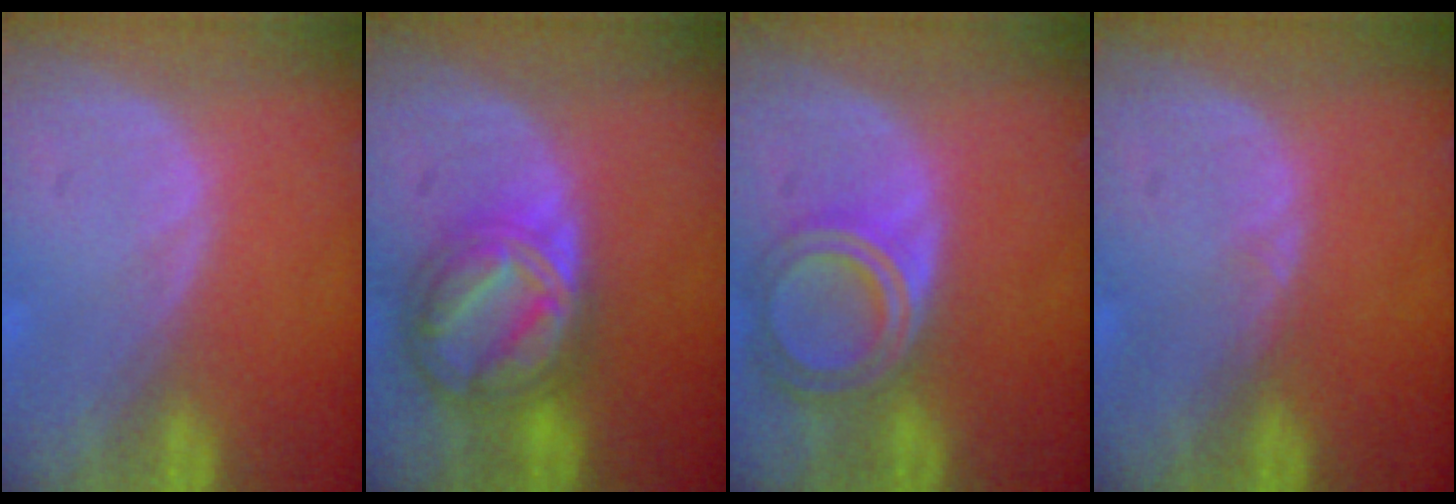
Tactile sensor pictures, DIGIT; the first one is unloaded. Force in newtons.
{"total": 8.9, "press": 8.8, "slide": 0.7}
{"total": 6.5, "press": 5.8, "slide": 2.9}
{"total": 0.5, "press": 0.5, "slide": 0.1}